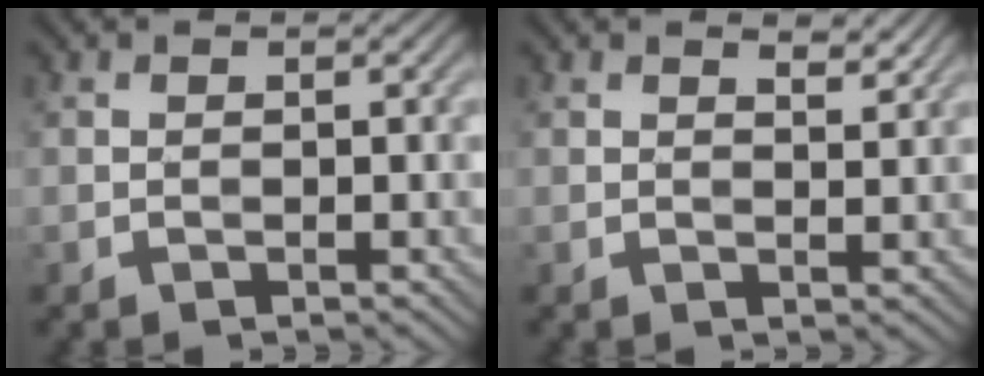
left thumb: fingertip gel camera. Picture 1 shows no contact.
{"total": 2.1, "force": [1.7, 0.5, 1.2], "torque": [-0.022, -0.006, 0.033]}